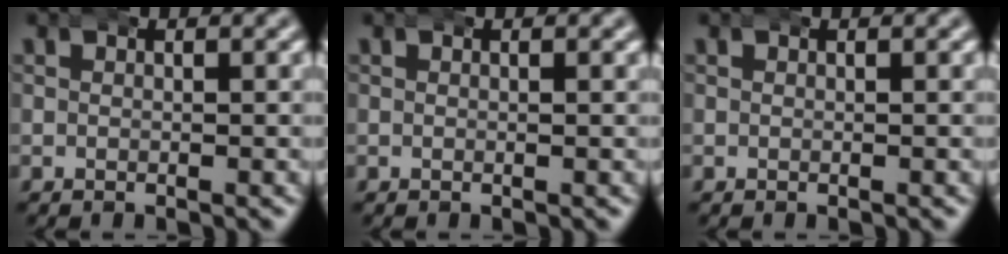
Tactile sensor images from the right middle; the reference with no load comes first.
{"total": 0.0}
{"total": 0.0}